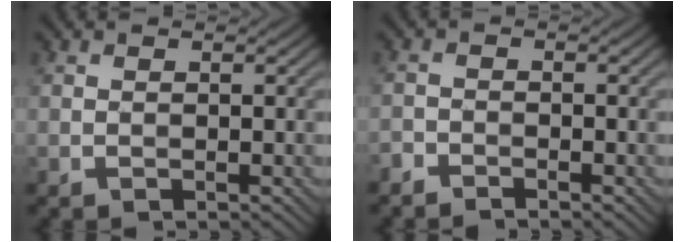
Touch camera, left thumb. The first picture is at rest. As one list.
[{"total": 1.8, "force": [-1.7, 0.3, 0.3], "torque": [-0.008, -0.005, -0.040]}]